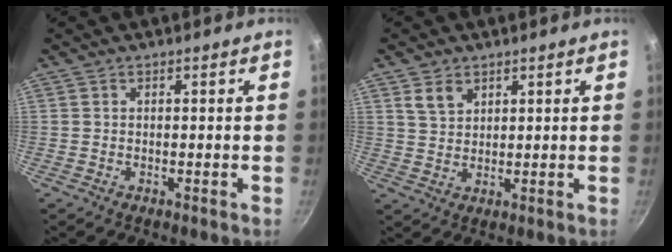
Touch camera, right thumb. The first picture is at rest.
{"total": 3.9, "force": [2.3, 2.6, 1.9], "torque": [-0.024, -0.014, 0.051]}